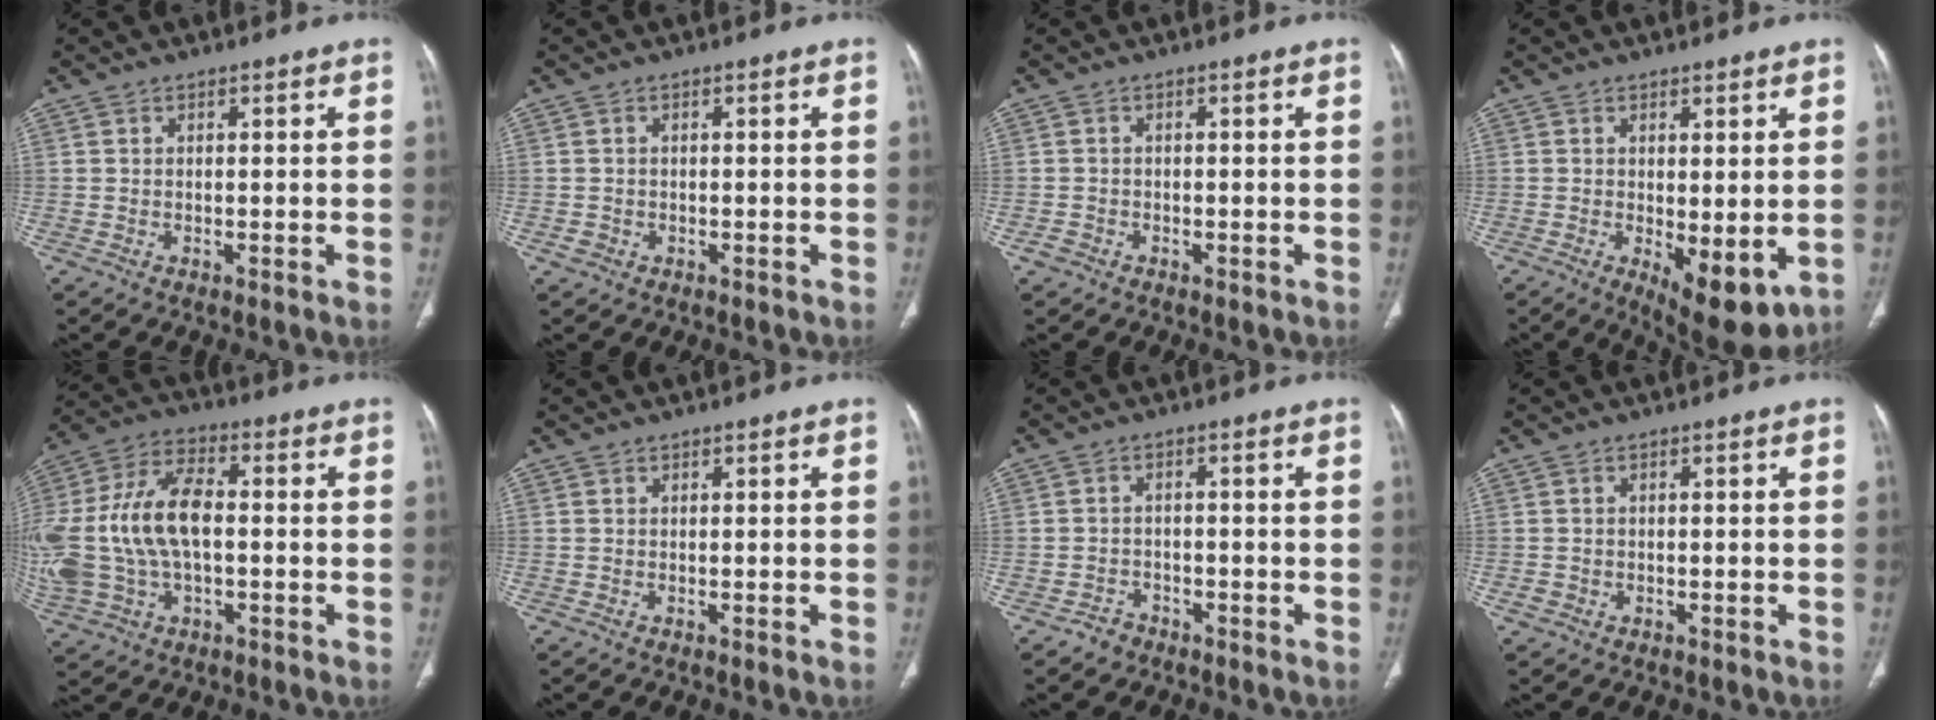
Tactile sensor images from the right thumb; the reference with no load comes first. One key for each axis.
{"total": 1.5, "fx": -0.5, "fy": 1.3, "fz": 0.4, "tx": -0.007, "ty": 0.010, "tz": -0.006}
{"total": 1.6, "fx": -0.9, "fy": 1.2, "fz": 0.3, "tx": -0.005, "ty": 0.008, "tz": -0.017}
{"total": 9.5, "fx": -2.0, "fy": 3.7, "fz": 8.6, "tx": -0.118, "ty": -0.023, "tz": -0.017}
{"total": 20.3, "fx": -0.5, "fy": 11.6, "fz": 16.6, "tx": -0.375, "ty": 0.023, "tz": -0.006}
{"total": 0.0}
{"total": 2.5, "fx": -1.9, "fy": 1.6, "fz": 0.1, "tx": -0.004, "ty": 0.014, "tz": -0.030}
{"total": 1.4, "fx": -0.5, "fy": 1.2, "fz": 0.4, "tx": -0.008, "ty": 0.007, "tz": -0.004}